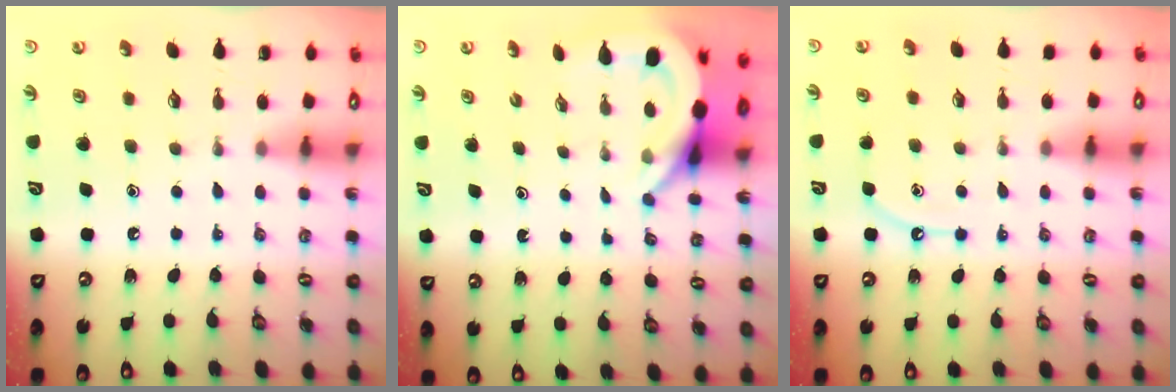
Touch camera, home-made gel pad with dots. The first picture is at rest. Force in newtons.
{"total": 5.2, "press": 5.2, "slide": 0.4}
{"total": 6.0, "press": 5.9, "slide": 0.7}